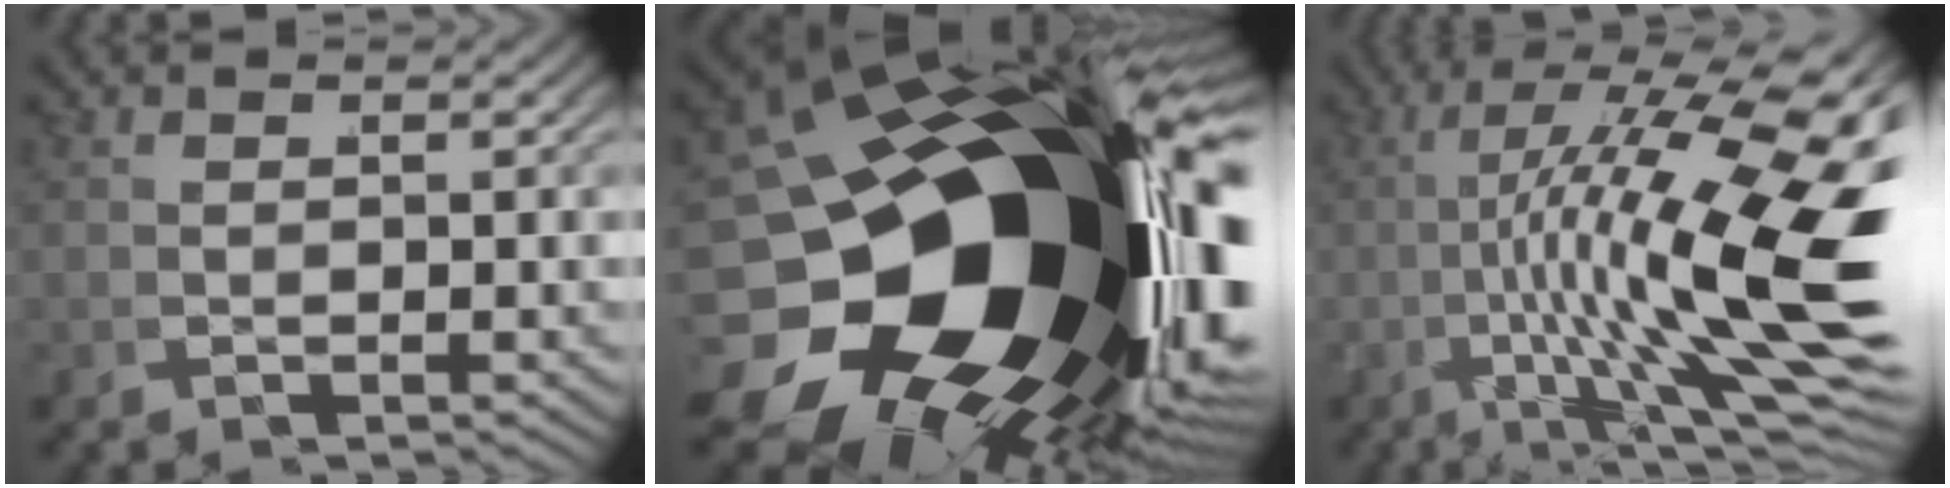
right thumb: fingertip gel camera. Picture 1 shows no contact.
{"total": 33.7, "force": [-2.5, 20.0, 27.0], "torque": [-0.426, -0.071, -0.007]}
{"total": 16.3, "force": [0.5, 7.0, 14.7], "torque": [-0.230, -0.020, 0.014]}